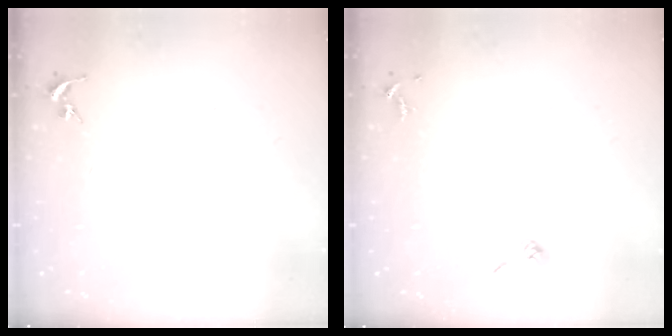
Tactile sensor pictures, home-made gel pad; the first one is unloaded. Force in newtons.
{"total": 4.2, "press": 4.0, "slide": 1.1}